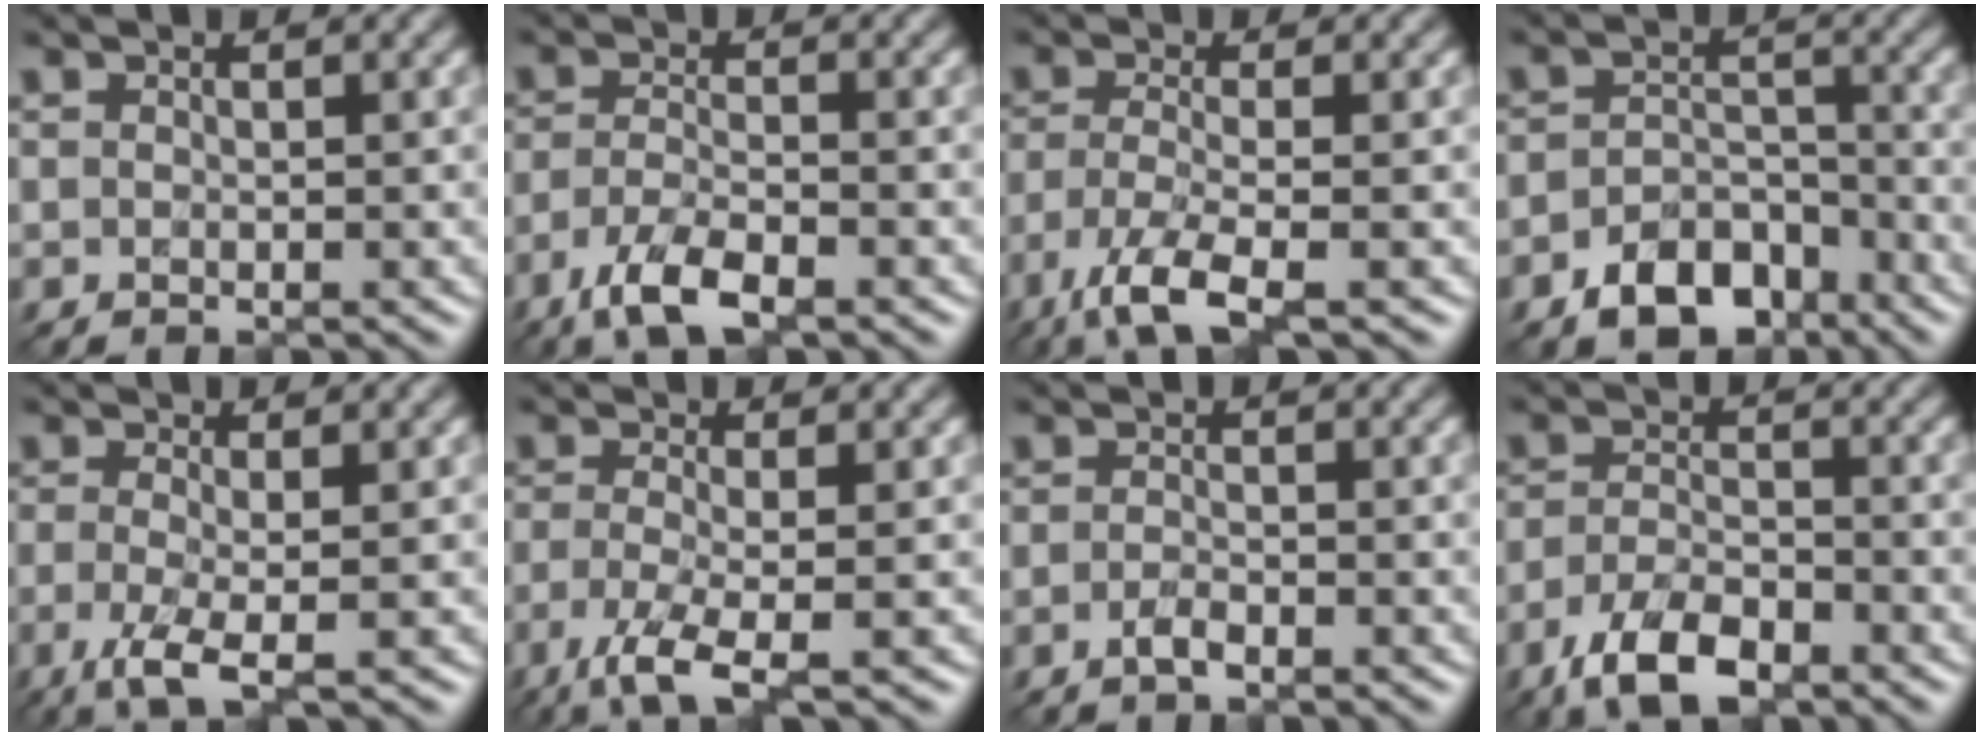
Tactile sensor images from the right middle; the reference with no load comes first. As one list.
[{"total": 4.7, "force": [-3.4, 1.3, 3.0], "torque": [-0.071, 0.001, -0.067]}, {"total": 5.2, "force": [-3.3, 1.2, 3.9], "torque": [-0.088, -0.003, -0.070]}, {"total": 4.8, "force": [-3.4, 2.7, 2.0], "torque": [-0.037, 0.007, -0.058]}, {"total": 3.6, "force": [-1.6, 0.7, 3.1], "torque": [-0.074, -0.003, -0.038]}, {"total": 4.5, "force": [-2.4, 0.9, 3.6], "torque": [-0.084, -0.003, -0.056]}, {"total": 0.7, "force": [-0.5, 0.1, 0.5], "torque": [-0.018, 0.010, -0.014]}, {"total": 5.4, "force": [-4.0, 2.0, 3.1], "torque": [-0.070, 0.004, -0.077]}]